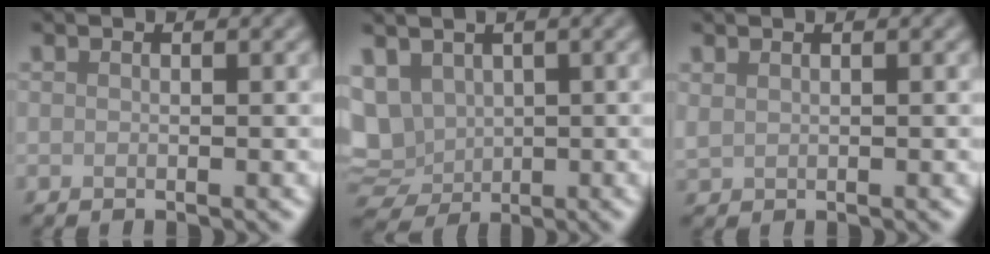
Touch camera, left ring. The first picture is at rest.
{"total": 7.1, "force": [1.0, 5.8, 3.9], "torque": [-0.073, -0.001, 0.029]}
{"total": 0.8, "force": [0.5, 0.6, 0.2], "torque": [-0.002, 0.002, 0.016]}